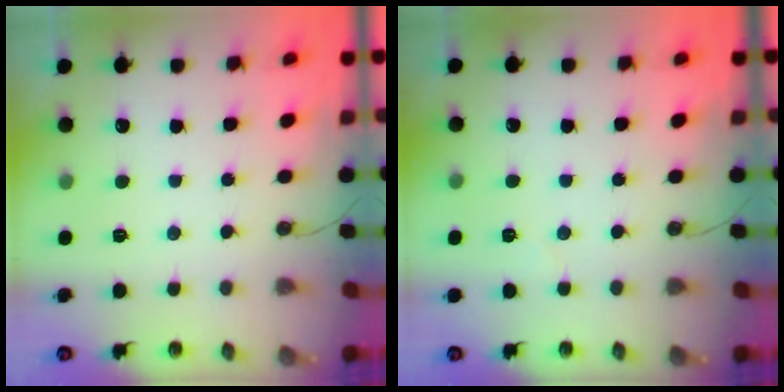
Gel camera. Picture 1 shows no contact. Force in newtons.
{"total": 3.0, "press": 2.6, "slide": 1.4}